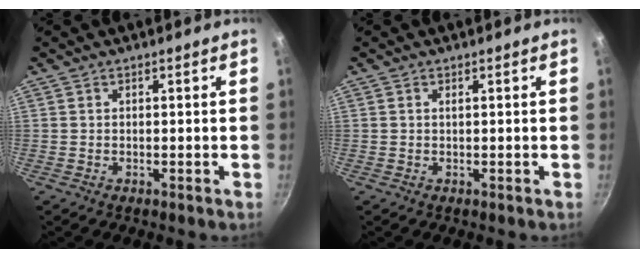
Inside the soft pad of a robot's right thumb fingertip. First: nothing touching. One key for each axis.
{"total": 0.0}